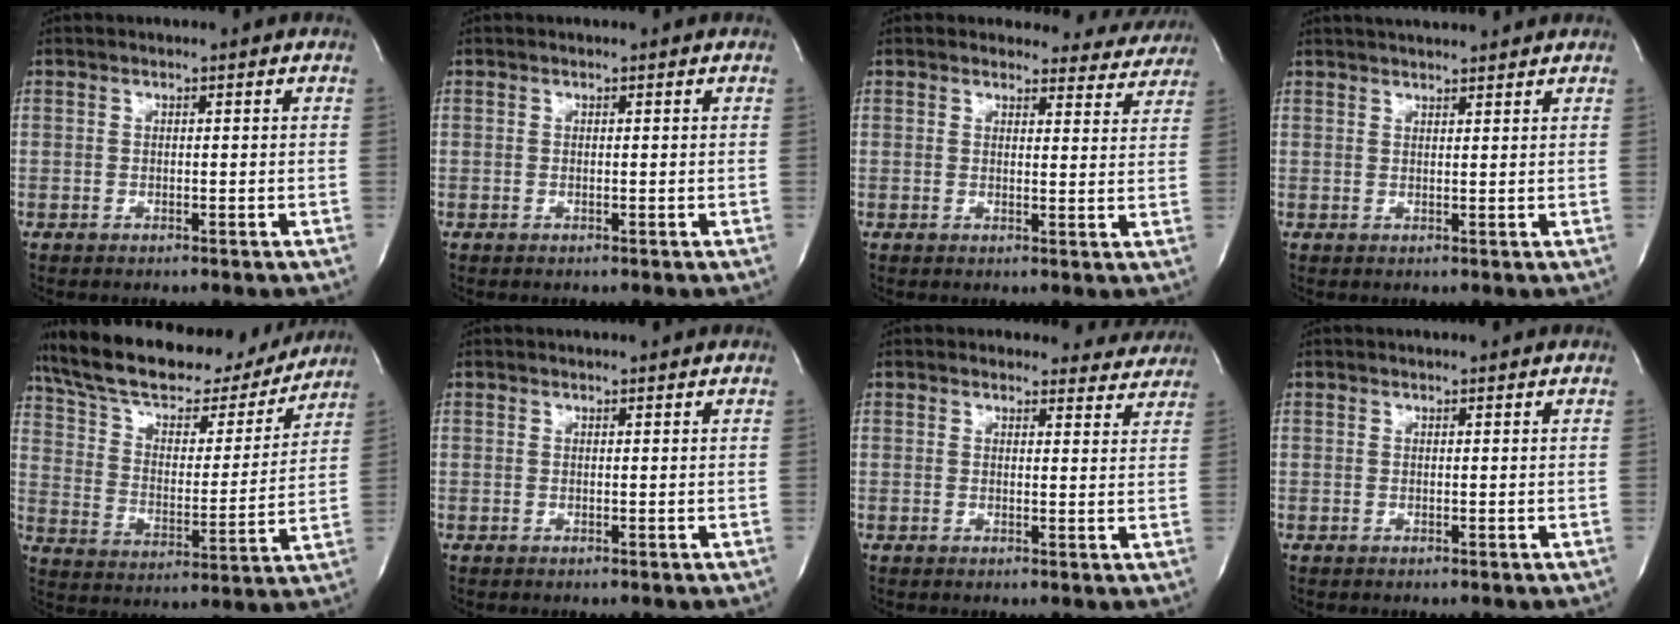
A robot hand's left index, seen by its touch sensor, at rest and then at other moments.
{"total": 0.0}
{"total": 8.1, "force": [7.7, 2.5, -0.5], "torque": [0.040, -0.017, 0.061]}
{"total": 7.3, "force": [6.7, 0.8, 2.8], "torque": [-0.045, 0.031, 0.095]}
{"total": 25.7, "force": [21.7, 7.7, 11.4], "torque": [-0.200, 0.016, 0.321]}
{"total": 1.6, "force": [1.5, 0.0, 0.5], "torque": [-0.008, 0.013, 0.022]}
{"total": 5.9, "force": [5.6, 1.9, -0.6], "torque": [0.032, -0.014, 0.039]}
{"total": 1.4, "force": [1.3, 0.0, 0.4], "torque": [-0.008, 0.013, 0.019]}